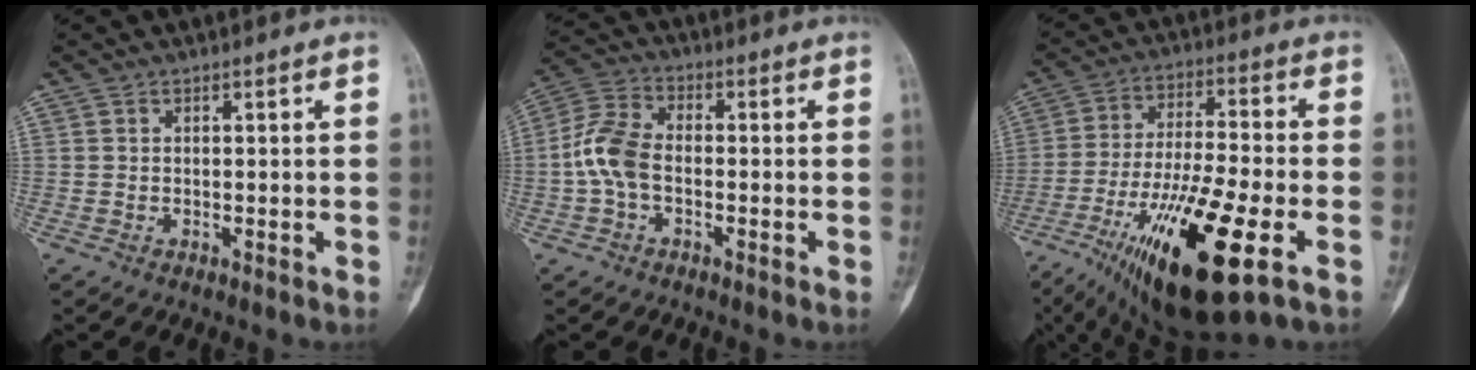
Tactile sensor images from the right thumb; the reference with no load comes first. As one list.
[{"total": 8.4, "force": [-1.4, 5.1, 6.4], "torque": [-0.139, 0.026, -0.038]}, {"total": 22.4, "force": [-9.1, 5.7, 19.7], "torque": [-0.373, 0.003, -0.148]}]